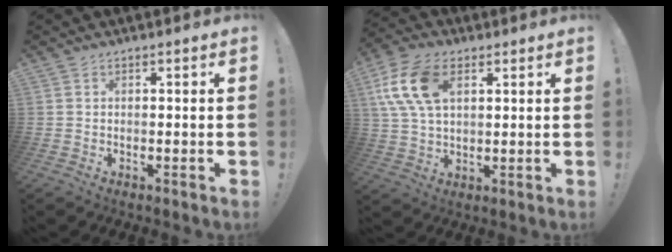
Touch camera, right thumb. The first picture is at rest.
{"total": 14.2, "force": [5.0, 8.7, 10.1], "torque": [-0.203, -0.002, 0.094]}